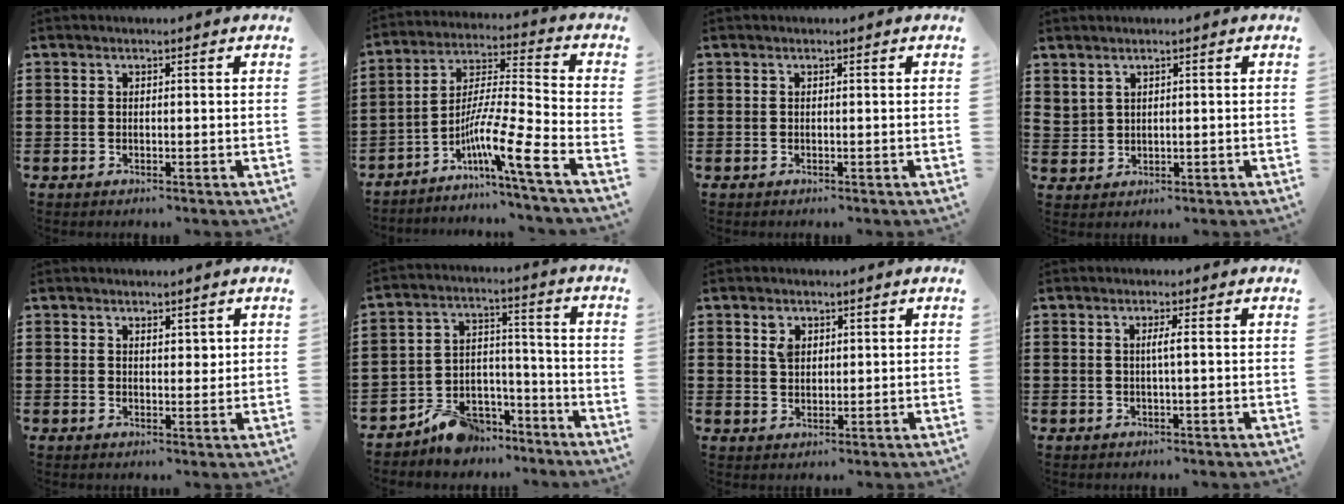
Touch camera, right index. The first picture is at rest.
{"total": 10.3, "force": [-6.3, -0.1, 8.1], "torque": [-0.151, -0.017, -0.125]}
{"total": 0.0}
{"total": 1.5, "force": [1.3, 0.8, 0.5], "torque": [-0.013, 0.003, 0.024]}
{"total": 1.8, "force": [1.1, 1.0, 1.0], "torque": [-0.006, -0.001, 0.017]}
{"total": 8.2, "force": [-7.0, 3.8, 1.9], "torque": [-0.034, 0.039, -0.133]}
{"total": 2.4, "force": [1.2, 1.6, 1.3], "torque": [-0.024, -0.001, 0.021]}
{"total": 1.7, "force": [0.0, -0.2, 1.7], "torque": [-0.032, -0.002, -0.003]}